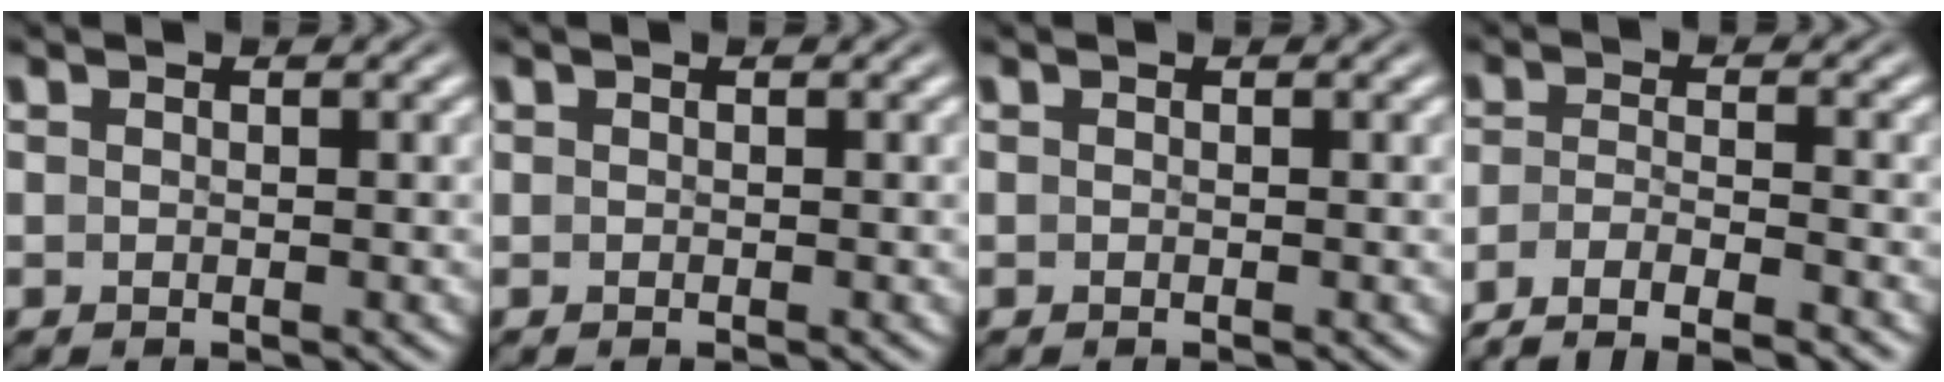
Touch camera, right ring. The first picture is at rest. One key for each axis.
{"total": 0.0}
{"total": 0.0}
{"total": 7.9, "fx": -6.7, "fy": 2.9, "fz": 3.1, "tx": -0.055, "ty": -0.029, "tz": -0.096}